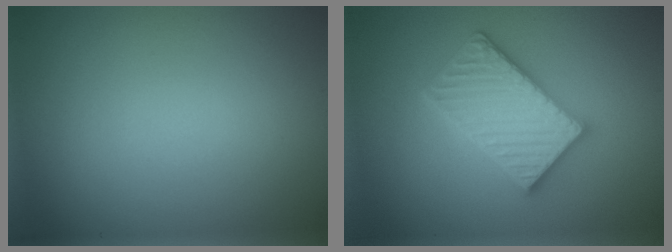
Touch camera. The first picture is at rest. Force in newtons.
{"total": 5.5, "press": 5.5, "slide": 0.9}